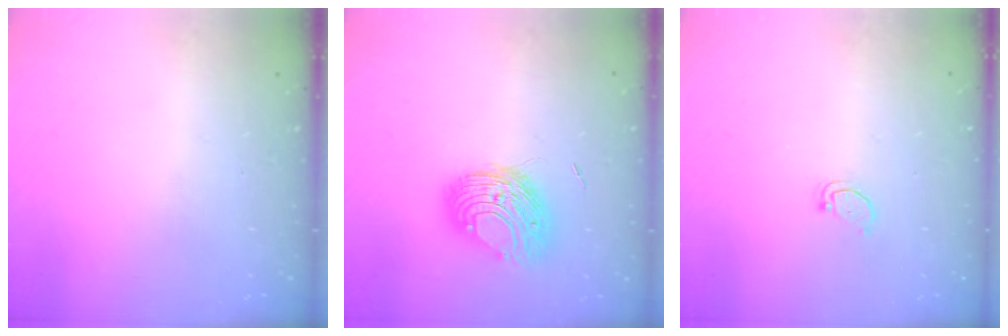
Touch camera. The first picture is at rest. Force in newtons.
{"total": 9.8, "press": 9.7, "slide": 1.2}
{"total": 1.8, "press": 1.8, "slide": 0.1}